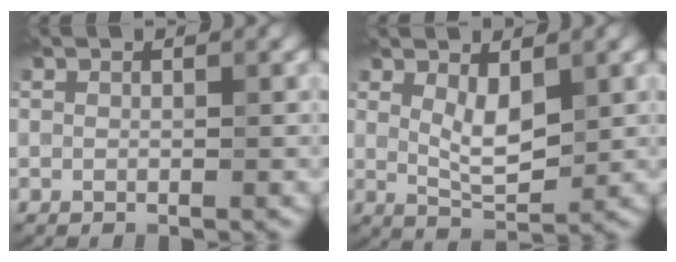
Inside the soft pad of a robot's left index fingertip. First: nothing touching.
{"total": 3.4, "force": [1.0, 1.3, 3.0], "torque": [-0.059, -0.007, 0.025]}